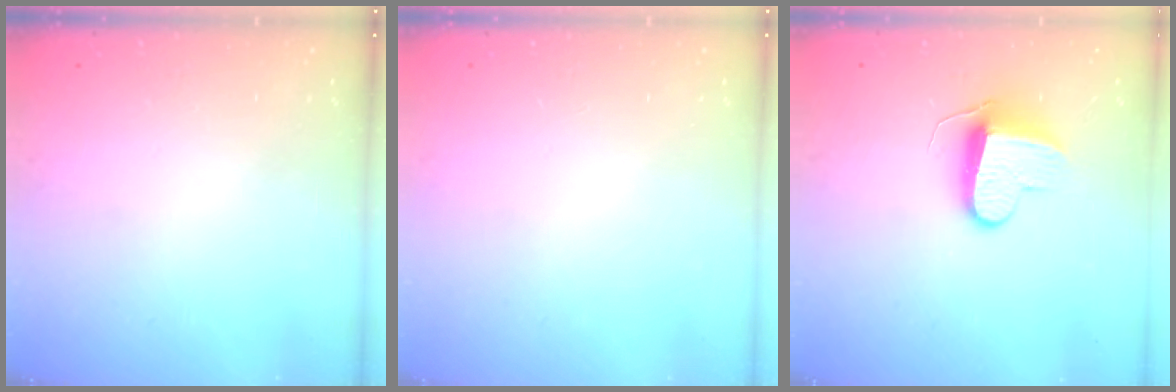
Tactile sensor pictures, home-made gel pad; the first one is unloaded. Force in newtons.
{"total": 0.0}
{"total": 9.0, "press": 9.0, "slide": 0.6}